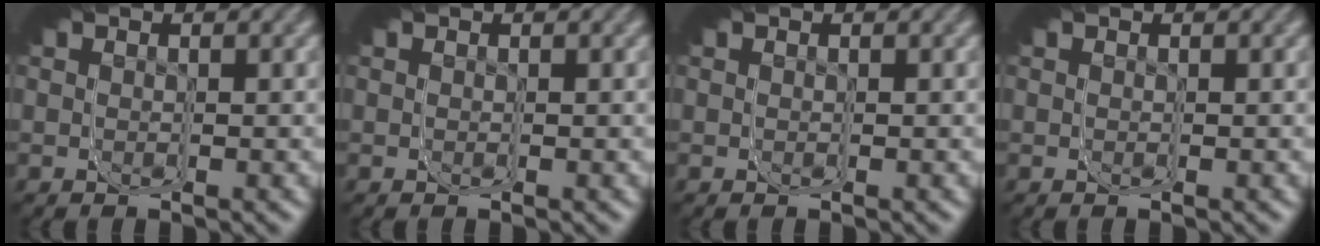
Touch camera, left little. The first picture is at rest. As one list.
[{"total": 0.0}, {"total": 0.0}, {"total": 0.0}]